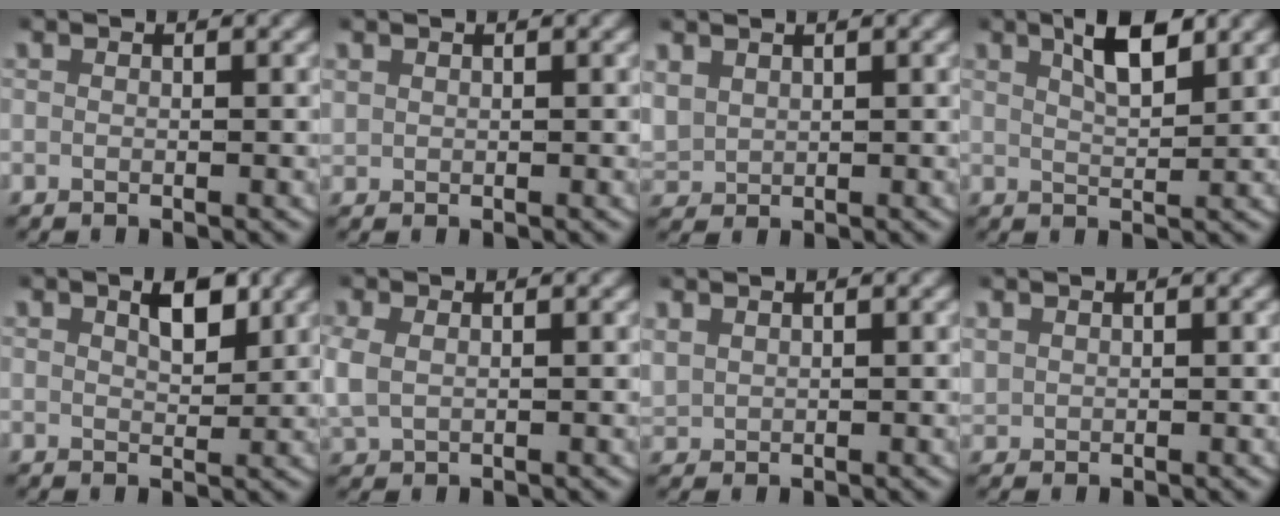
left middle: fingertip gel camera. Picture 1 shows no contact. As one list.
[{"total": 1.0, "force": [0.7, 0.7, 0.3], "torque": [-0.009, 0.003, 0.015]}, {"total": 3.2, "force": [1.2, 2.7, 1.2], "torque": [-0.052, -0.002, 0.029]}, {"total": 4.0, "force": [2.4, 1.1, 2.9], "torque": [-0.047, 0.003, 0.040]}, {"total": 2.7, "force": [1.4, 1.2, 2.0], "torque": [-0.024, -0.003, 0.025]}, {"total": 3.0, "force": [0.4, 2.4, 1.8], "torque": [-0.059, -0.004, 0.015]}, {"total": 1.9, "force": [1.1, 1.4, 0.6], "torque": [-0.022, 0.004, 0.027]}, {"total": 1.4, "force": [0.9, 1.0, 0.4], "torque": [-0.013, 0.005, 0.021]}]